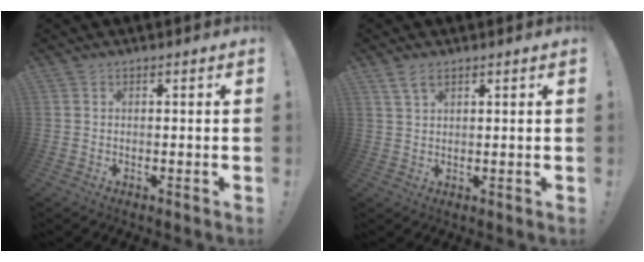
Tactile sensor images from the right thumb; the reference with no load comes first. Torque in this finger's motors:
{"motor_torque": [-0.24, 0.24, 0.12, -0.11, 0.00]}